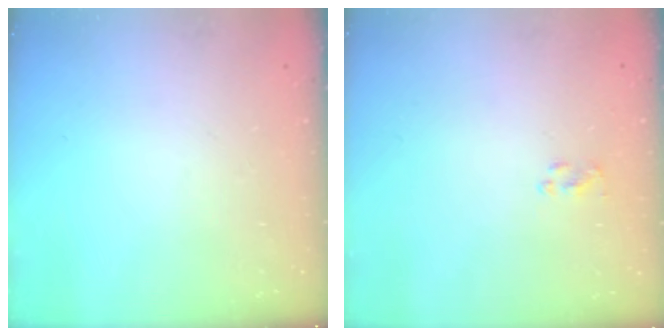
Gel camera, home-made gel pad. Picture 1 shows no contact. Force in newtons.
{"total": 1.3, "press": 1.2, "slide": 0.5}